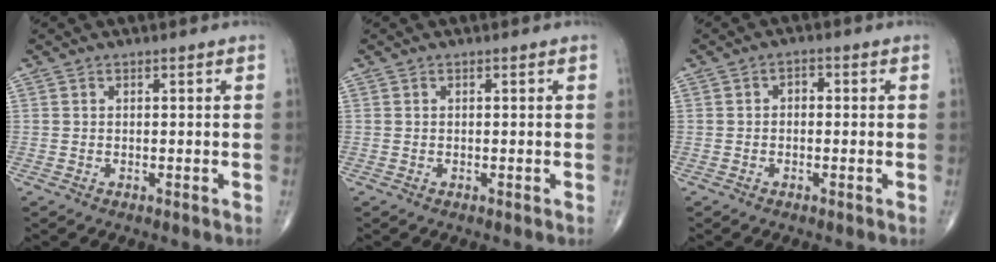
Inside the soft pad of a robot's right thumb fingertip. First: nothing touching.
{"total": 0.0}
{"total": 1.8, "force": [-0.1, 1.3, 1.3], "torque": [-0.005, 0.008, -0.010]}